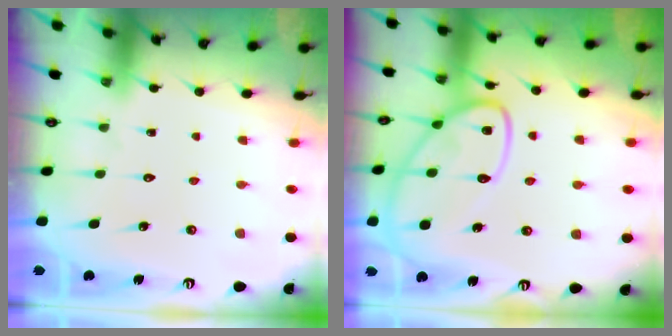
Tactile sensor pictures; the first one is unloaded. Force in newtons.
{"total": 14.1, "press": 14.1, "slide": 0.9}